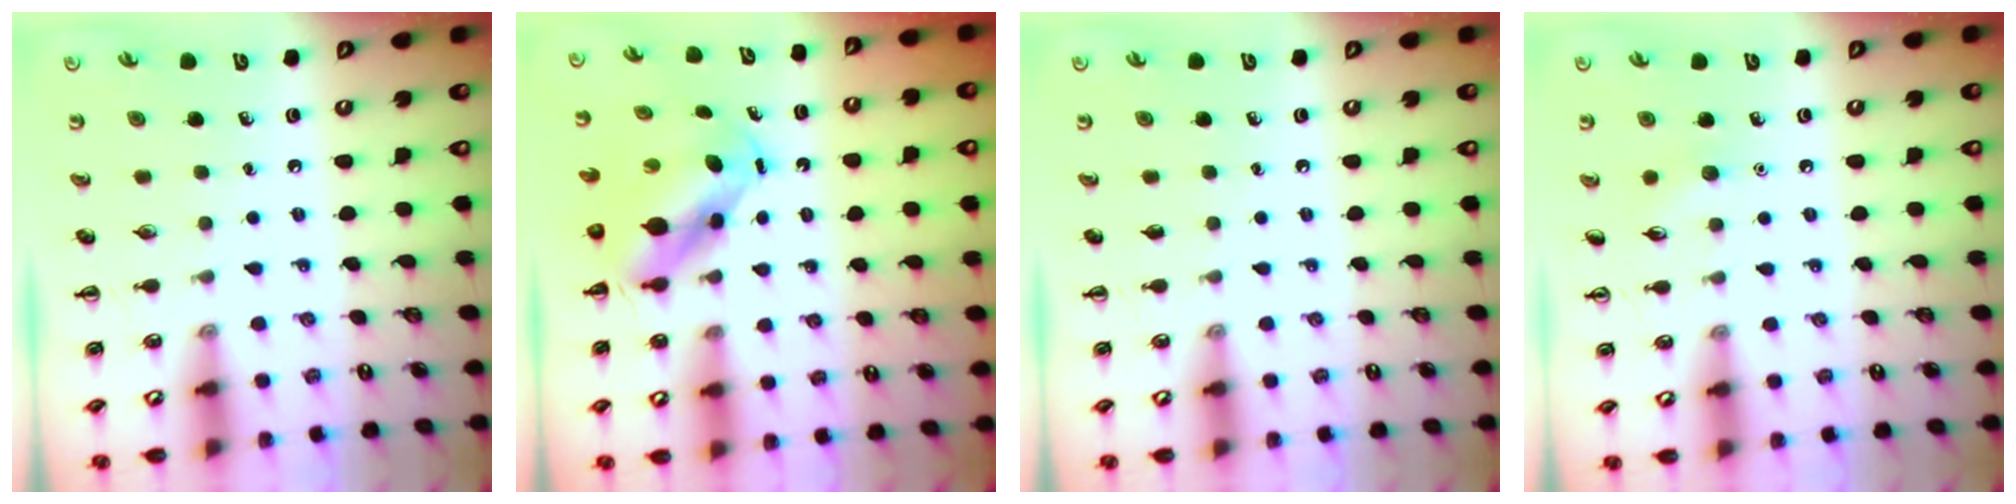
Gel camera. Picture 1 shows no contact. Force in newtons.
{"total": 5.7, "press": 5.5, "slide": 1.7}
{"total": 0.0}
{"total": 4.7, "press": 4.5, "slide": 1.2}